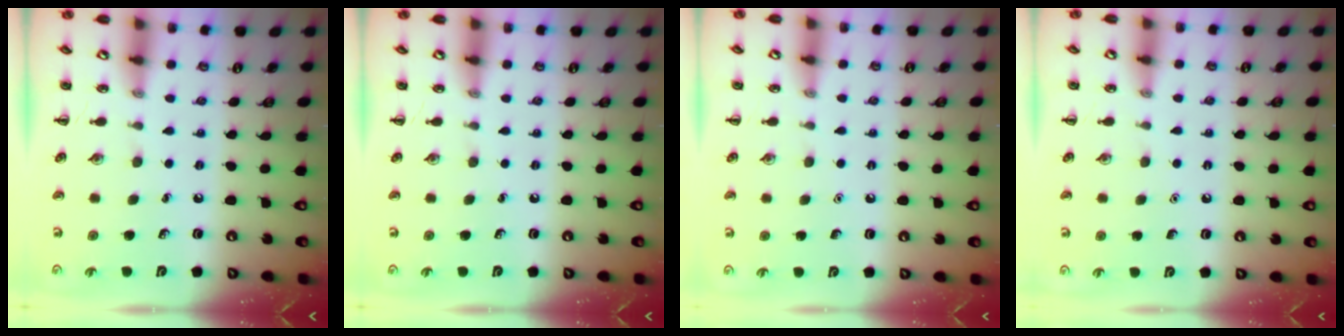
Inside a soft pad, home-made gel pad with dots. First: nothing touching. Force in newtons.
{"total": 0.0}
{"total": 1.6, "press": 1.6, "slide": 0.1}
{"total": 1.5, "press": 1.5, "slide": 0.1}